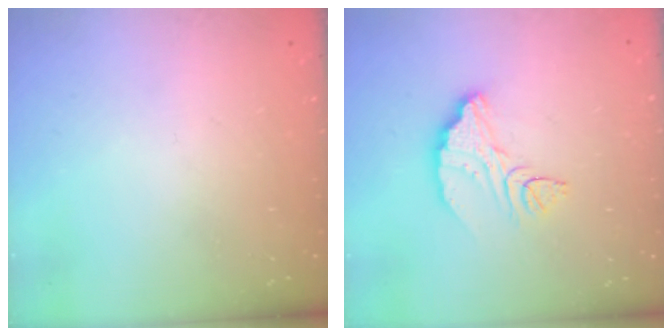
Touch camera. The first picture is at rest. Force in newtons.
{"total": 7.7, "press": 7.7, "slide": 0.5}